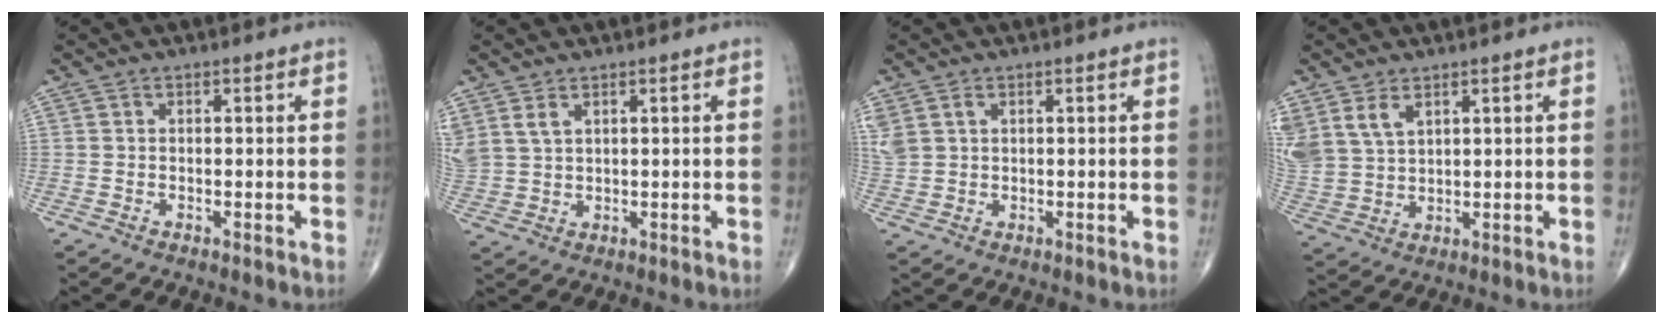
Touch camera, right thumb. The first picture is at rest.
{"total": 5.3, "force": [2.9, 3.0, 3.3], "torque": [-0.079, -0.002, 0.071]}
{"total": 4.1, "force": [1.9, 2.6, 2.5], "torque": [-0.071, 0.012, 0.051]}
{"total": 9.2, "force": [4.7, 5.7, 5.4], "torque": [-0.119, -0.009, 0.111]}